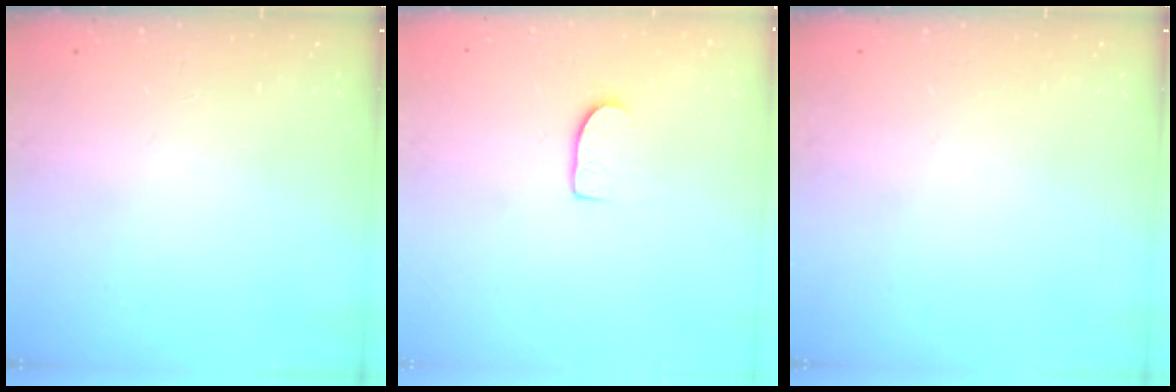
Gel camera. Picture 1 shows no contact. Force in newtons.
{"total": 5.8, "press": 5.8, "slide": 0.5}
{"total": 0.0}